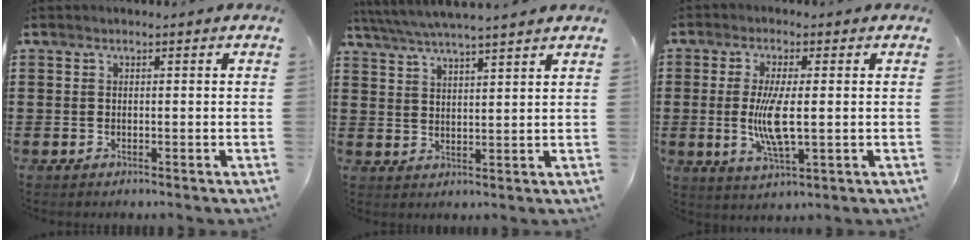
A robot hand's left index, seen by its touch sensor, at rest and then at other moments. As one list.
[{"total": 4.5, "force": [4.2, -0.4, 1.7], "torque": [-0.045, -0.019, 0.073]}, {"total": 7.2, "force": [-0.2, 1.7, 7.0], "torque": [-0.147, -0.008, -0.011]}]